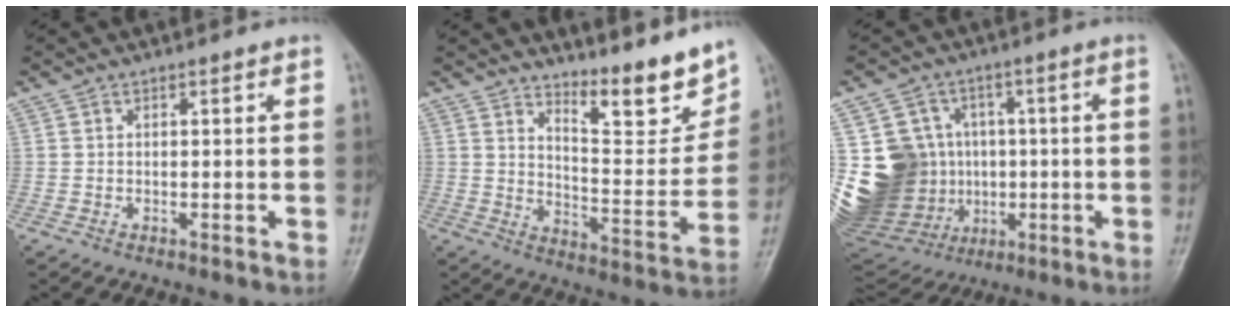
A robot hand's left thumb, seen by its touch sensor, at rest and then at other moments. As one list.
[{"total": 12.9, "force": [10.3, 3.2, 7.0], "torque": [-0.065, -0.085, 0.163]}, {"total": 20.7, "force": [0.3, 18.2, 10.0], "torque": [-0.188, 0.026, 0.038]}]